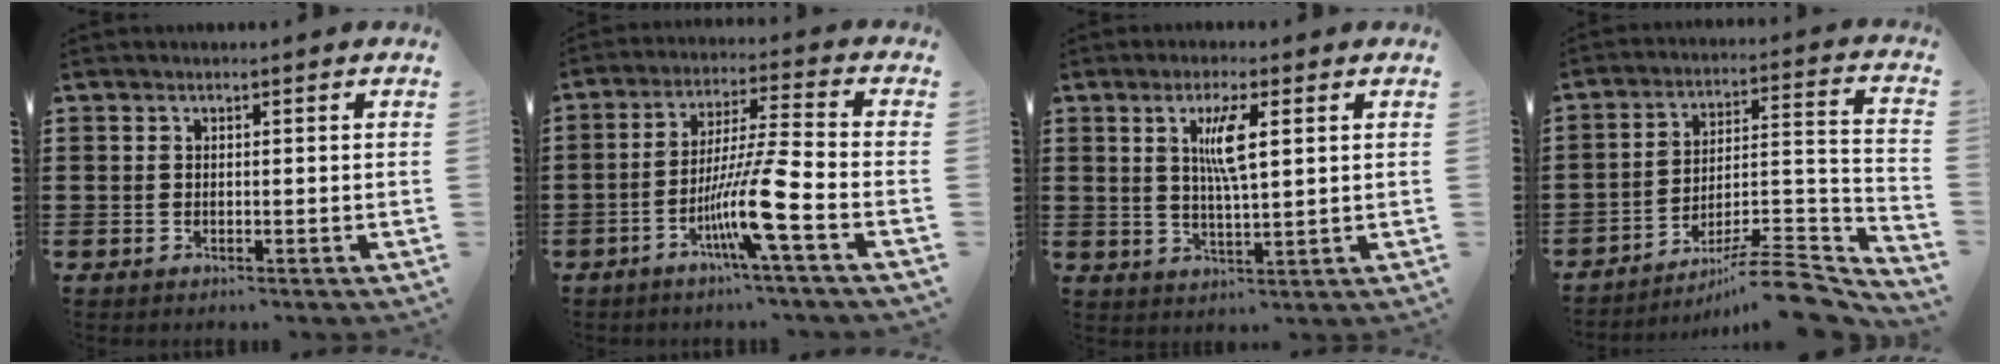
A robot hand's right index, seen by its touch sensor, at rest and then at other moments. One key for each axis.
{"total": 10.9, "fx": -4.6, "fy": -0.3, "fz": 9.9, "tx": -0.197, "ty": -0.014, "tz": -0.092}
{"total": 5.5, "fx": 1.7, "fy": 1.1, "fz": 5.1, "tx": -0.097, "ty": 0.002, "tz": 0.023}
{"total": 9.6, "fx": -7.8, "fy": 1.6, "fz": 5.3, "tx": -0.074, "ty": 0.019, "tz": -0.151}